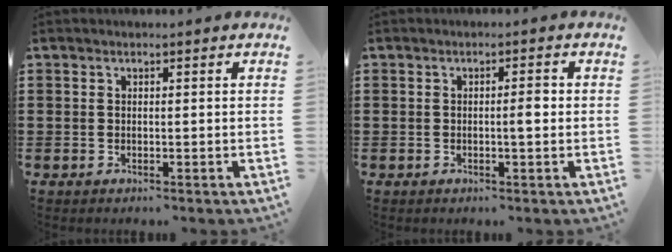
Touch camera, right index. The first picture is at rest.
{"total": 2.0, "force": [-0.2, 0.2, 2.0], "torque": [-0.036, 0.001, -0.005]}